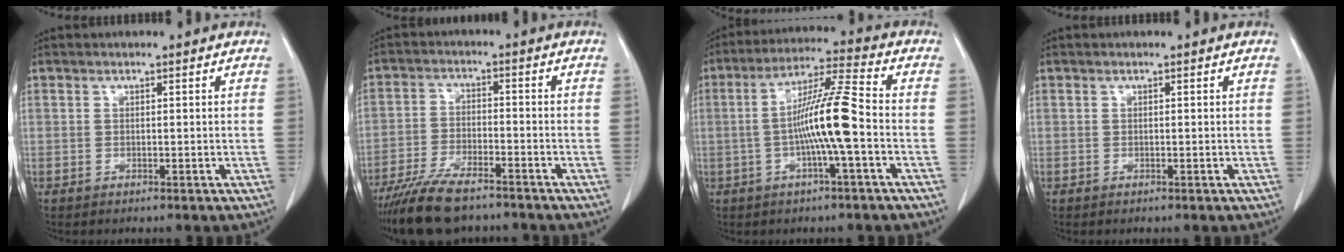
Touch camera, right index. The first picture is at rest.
{"total": 10.6, "force": [-8.7, 2.6, 5.5], "torque": [-0.099, -0.025, -0.149]}
{"total": 10.3, "force": [-1.8, -0.3, 10.1], "torque": [-0.190, 0.013, -0.040]}
{"total": 0.0}